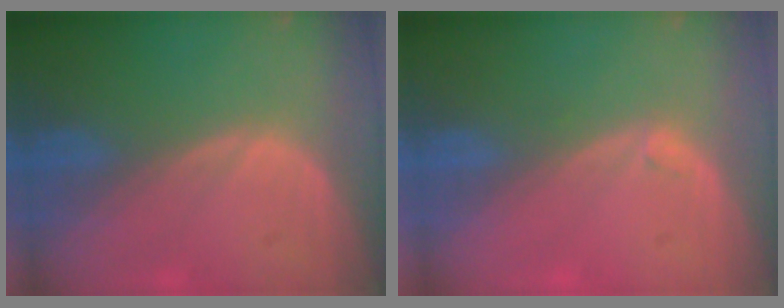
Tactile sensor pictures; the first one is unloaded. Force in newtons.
{"total": 0.6, "press": 0.6, "slide": 0.2}